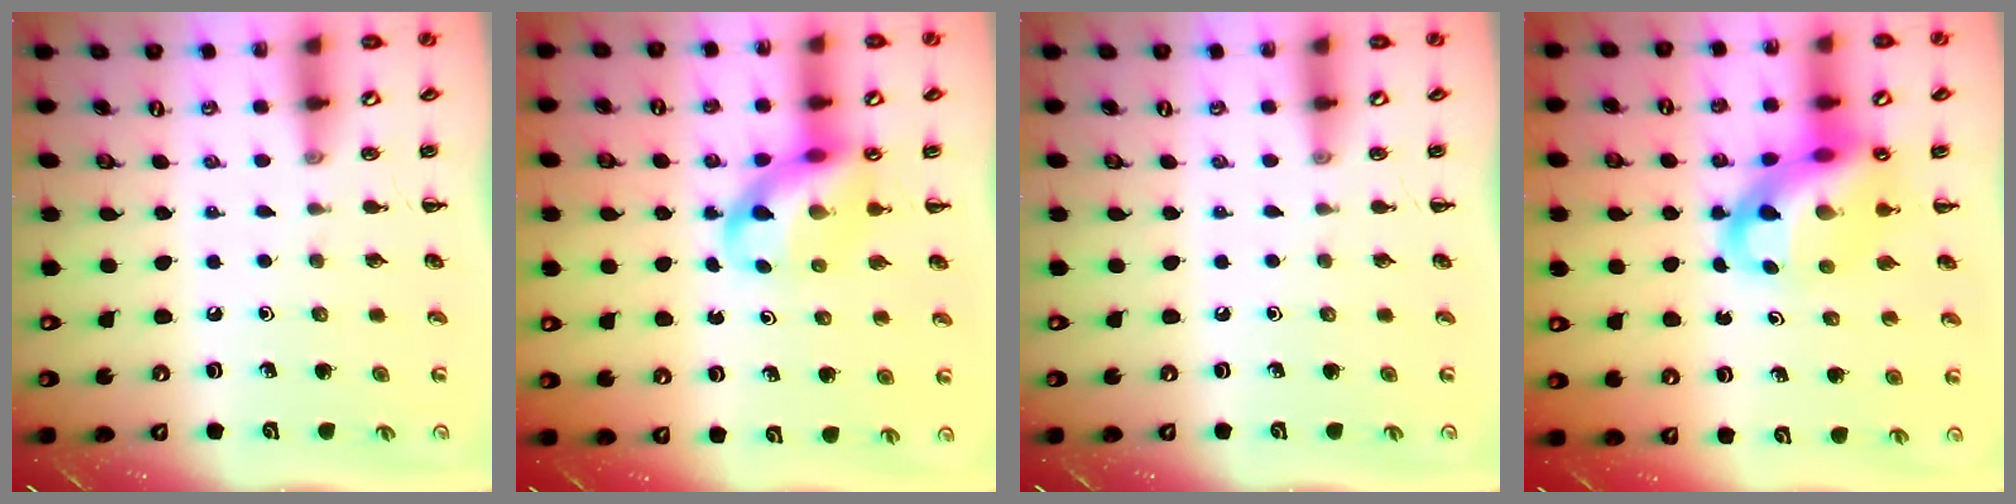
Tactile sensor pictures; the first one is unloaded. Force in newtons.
{"total": 11.1, "press": 10.7, "slide": 2.9}
{"total": 0.0}
{"total": 14.1, "press": 13.6, "slide": 3.8}